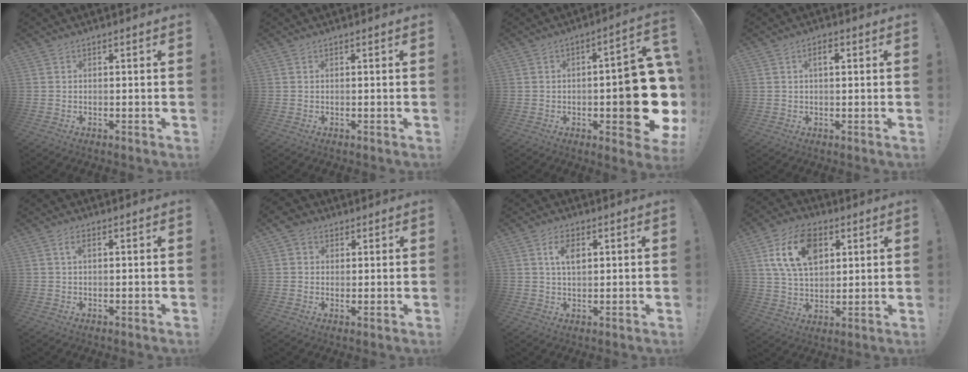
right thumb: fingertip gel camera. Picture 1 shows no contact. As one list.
[{"total": 0.0}, {"total": 17.7, "force": [-3.4, 5.9, 16.4], "torque": [-0.191, 0.008, -0.043]}, {"total": 3.0, "force": [0.8, 1.7, 2.3], "torque": [-0.032, 0.004, 0.010]}, {"total": 1.8, "force": [0.6, 0.6, 1.5], "torque": [-0.024, 0.002, 0.008]}, {"total": 4.7, "force": [2.3, 3.7, 1.8], "torque": [-0.032, -0.004, 0.047]}, {"total": 5.7, "force": [1.9, 3.2, 4.3], "torque": [-0.065, 0.001, 0.031]}, {"total": 16.7, "force": [6.4, 10.8, 11.0], "torque": [-0.177, -0.011, 0.120]}]